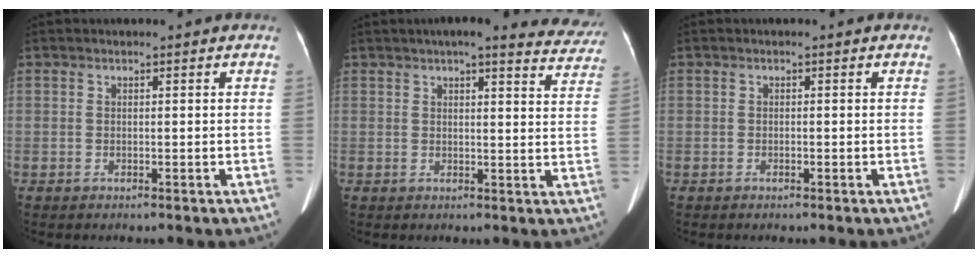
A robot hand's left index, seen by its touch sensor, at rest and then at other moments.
{"total": 13.0, "force": [11.7, 2.5, 5.1], "torque": [-0.033, -0.004, 0.114]}
{"total": 0.5, "force": [-0.5, 0.1, 0.2], "torque": [-0.006, -0.004, -0.007]}